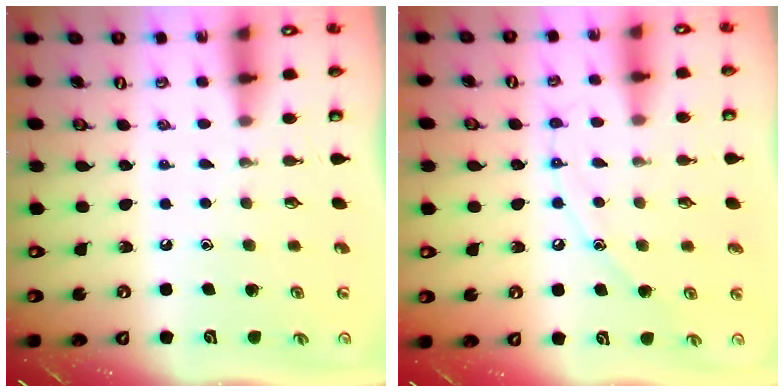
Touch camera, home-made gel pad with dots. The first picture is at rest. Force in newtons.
{"total": 8.0, "press": 8.0, "slide": 0.8}